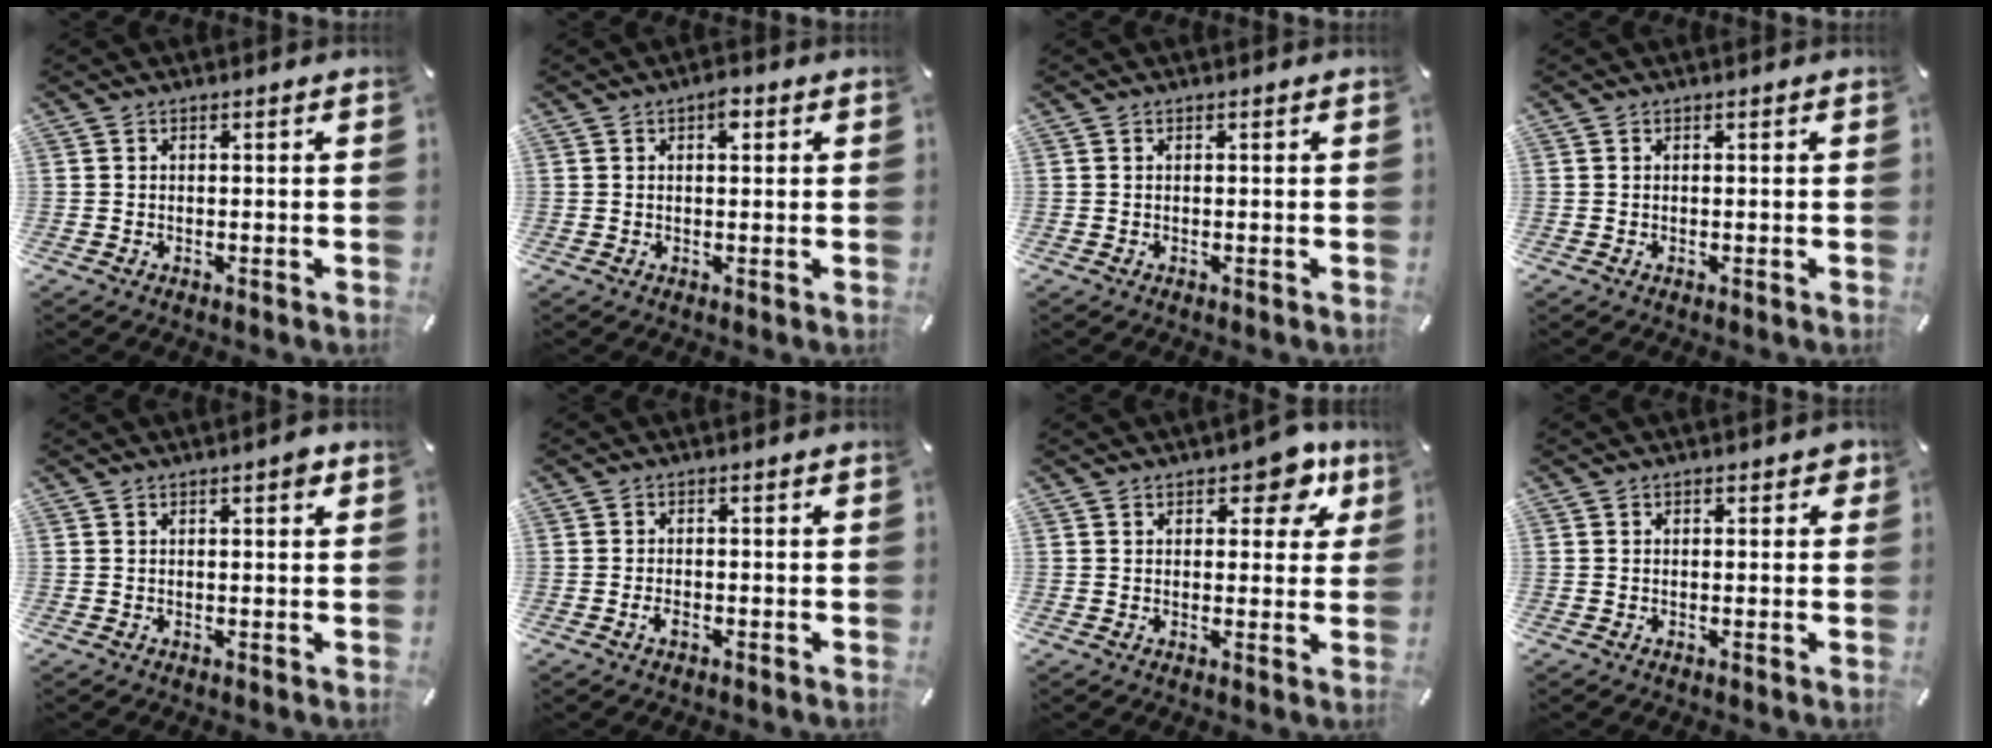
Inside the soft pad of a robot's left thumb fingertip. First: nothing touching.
{"total": 2.8, "force": [1.0, 1.4, 2.2], "torque": [-0.023, -0.003, 0.011]}
{"total": 0.0}
{"total": 0.0}
{"total": 2.4, "force": [1.2, 0.9, 1.9], "torque": [-0.031, 0.002, 0.018]}
{"total": 1.7, "force": [-0.8, 0.8, 1.3], "torque": [-0.031, -0.002, -0.017]}
{"total": 8.2, "force": [4.5, 4.3, 5.3], "torque": [-0.051, -0.020, 0.070]}
{"total": 1.8, "force": [0.8, 1.2, 1.1], "torque": [-0.007, 0.001, 0.008]}